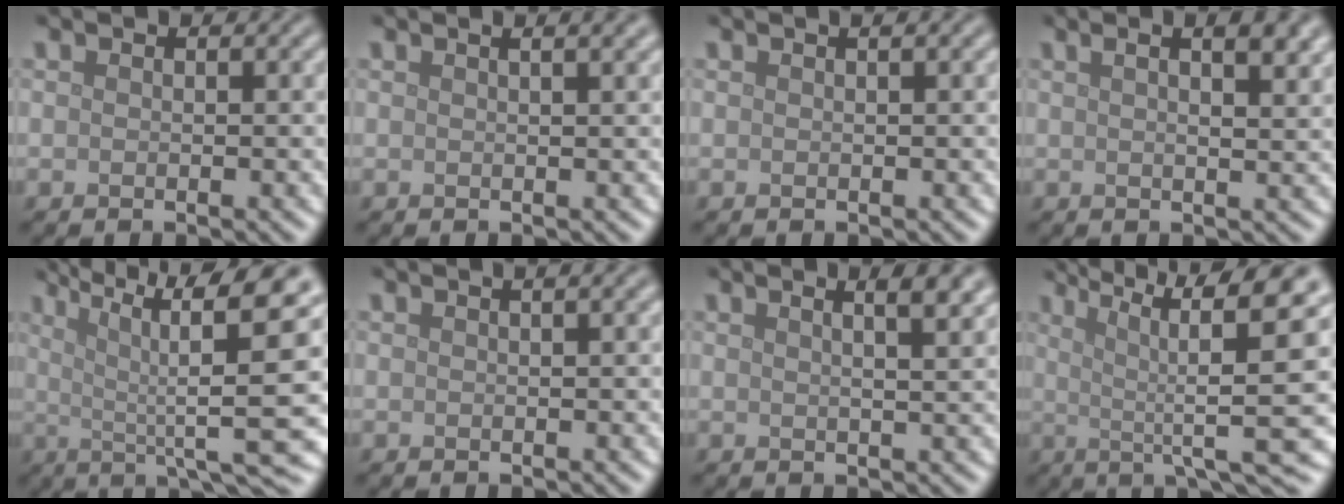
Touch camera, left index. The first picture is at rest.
{"total": 4.1, "force": [2.2, 1.8, 2.9], "torque": [-0.006, 0.023, -0.005]}
{"total": 1.2, "force": [0.6, 0.3, 1.0], "torque": [-0.011, 0.005, 0.006]}
{"total": 6.8, "force": [3.3, 2.7, 5.3], "torque": [-0.038, 0.037, 0.018]}
{"total": 12.9, "force": [3.5, 3.2, 12.1], "torque": [-0.156, 0.015, 0.067]}
{"total": 2.0, "force": [0.9, 0.7, 1.7], "torque": [-0.017, 0.003, 0.006]}
{"total": 5.8, "force": [3.1, 2.4, 4.3], "torque": [-0.025, 0.040, 0.014]}
{"total": 11.5, "force": [2.9, 2.3, 10.9], "torque": [-0.153, 0.022, 0.054]}